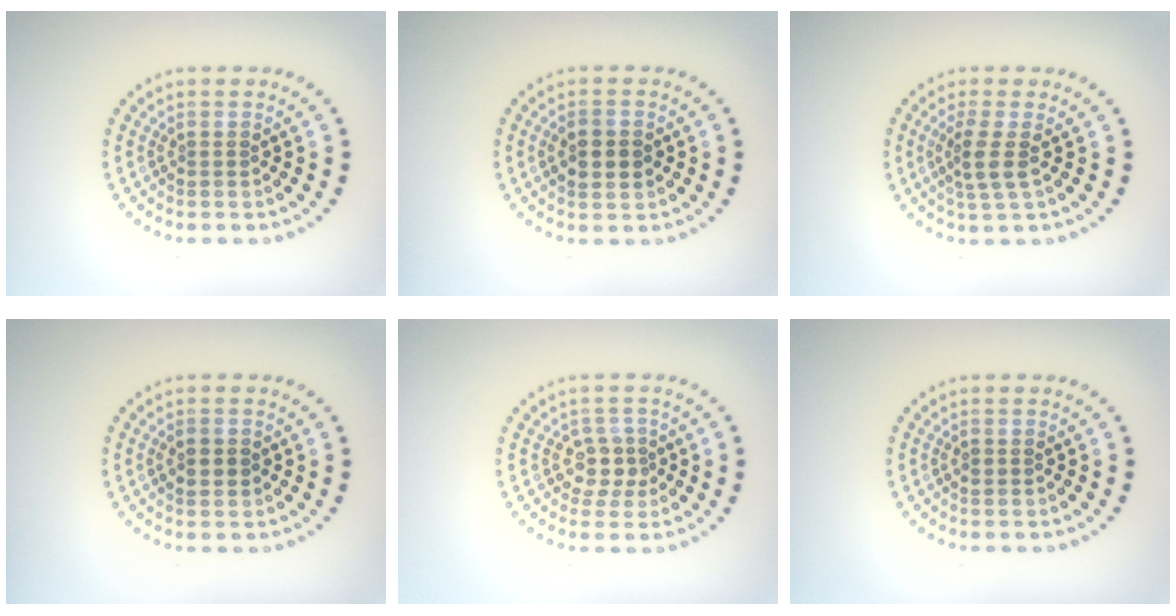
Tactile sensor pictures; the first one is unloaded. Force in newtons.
{"total": 3.2, "press": 3.2, "slide": 0.1}
{"total": 2.5, "press": 2.0, "slide": 1.5}
{"total": 1.6, "press": 1.6, "slide": 0.1}
{"total": 2.4, "press": 2.1, "slide": 1.2}
{"total": 0.8, "press": 0.8, "slide": 0.1}